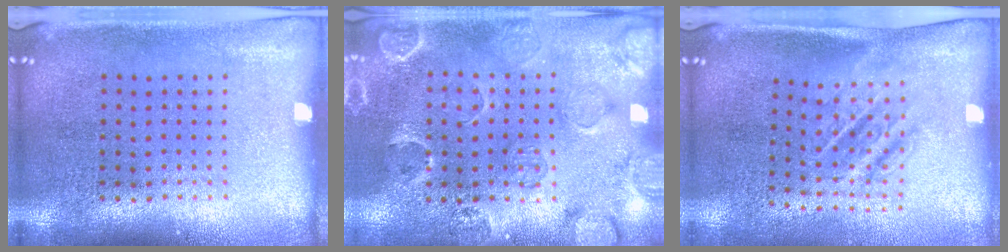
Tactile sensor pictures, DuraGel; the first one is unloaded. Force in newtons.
{"total": 2.5, "press": 1.8, "slide": 1.8}
{"total": 1.7, "press": 1.1, "slide": 1.2}